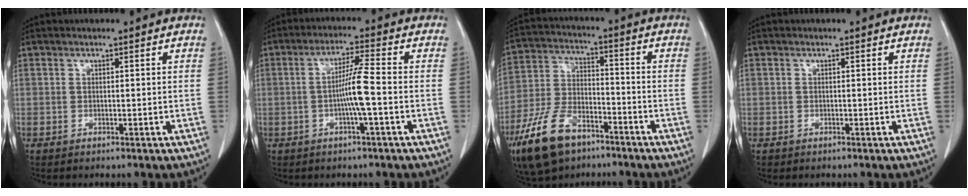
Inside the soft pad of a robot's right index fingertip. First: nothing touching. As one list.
[{"total": 5.9, "force": [-1.1, -0.6, 5.8], "torque": [-0.111, 0.005, -0.023]}, {"total": 13.1, "force": [-8.3, 6.3, 7.9], "torque": [-0.174, -0.006, -0.158]}, {"total": 0.5, "force": [-0.2, 0.4, -0.1], "torque": [0.003, 0.006, -0.007]}]